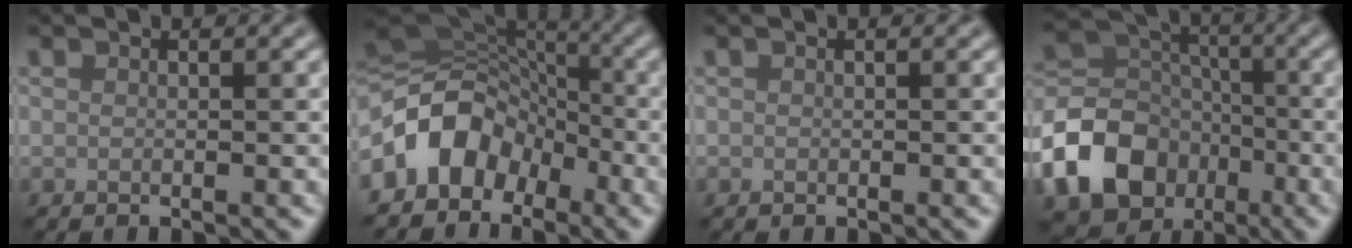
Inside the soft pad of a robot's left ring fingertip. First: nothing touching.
{"total": 7.9, "force": [-3.8, 5.8, 3.9], "torque": [-0.061, 0.010, -0.082]}
{"total": 0.0}
{"total": 13.7, "force": [-6.6, 10.6, 5.7], "torque": [-0.133, -0.026, -0.130]}